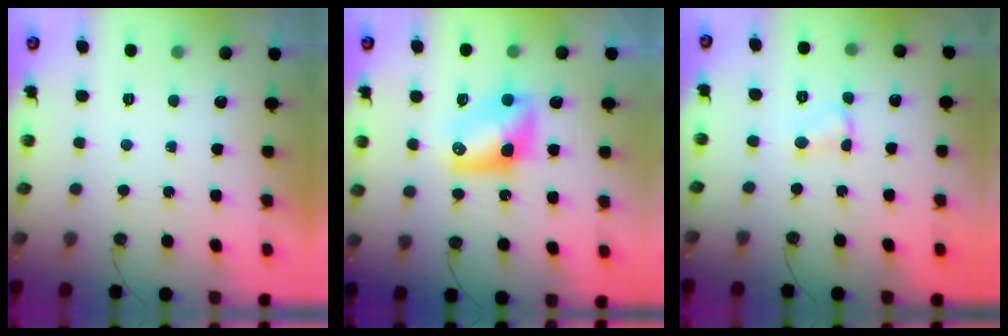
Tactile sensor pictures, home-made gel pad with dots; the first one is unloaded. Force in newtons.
{"total": 9.0, "press": 9.0, "slide": 0.2}
{"total": 3.3, "press": 3.3, "slide": 0.5}